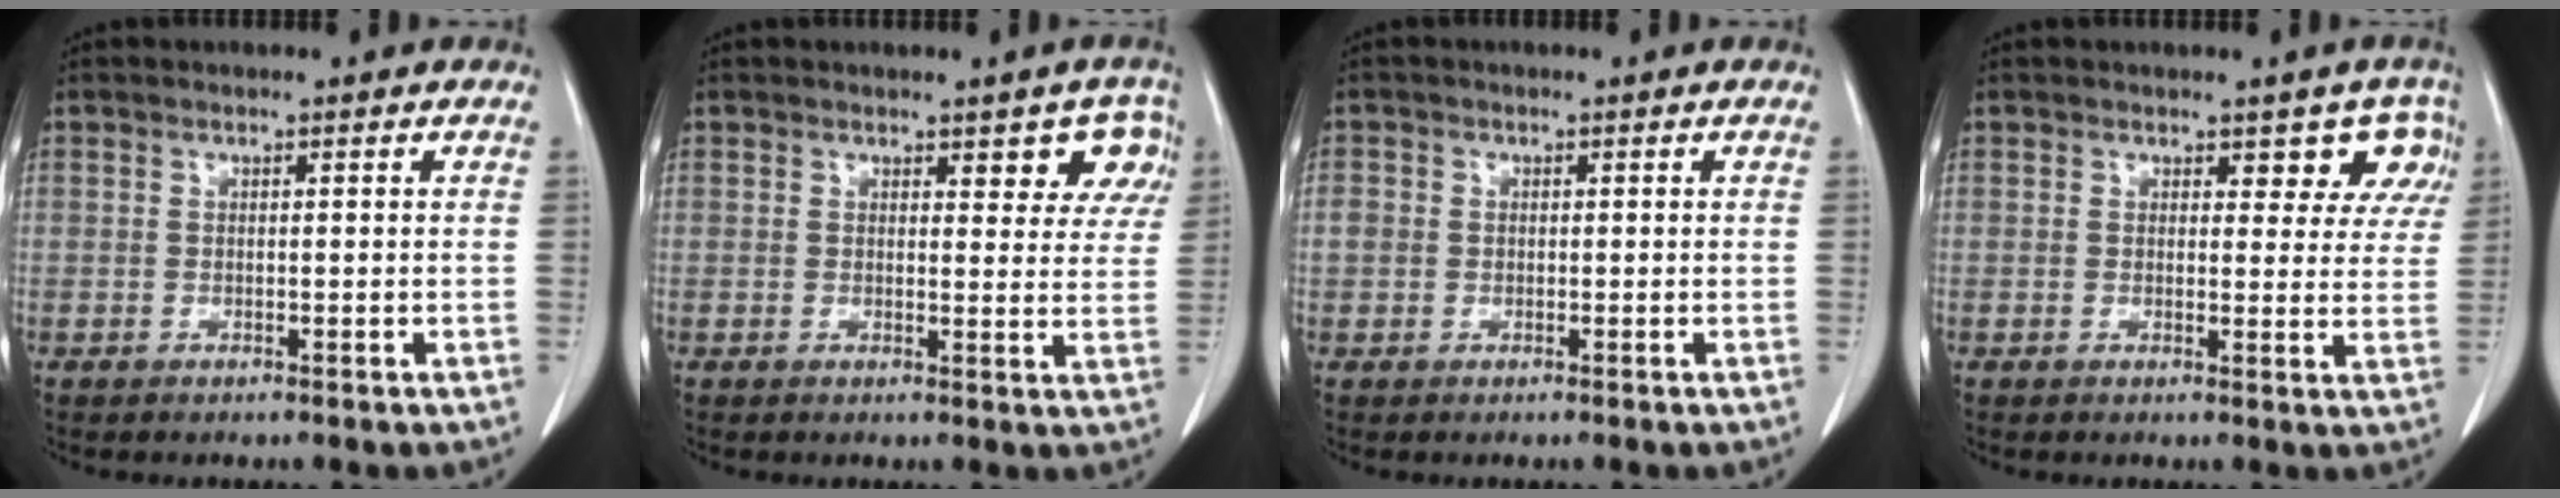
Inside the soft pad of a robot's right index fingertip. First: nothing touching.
{"total": 5.4, "force": [3.0, 2.4, 3.8], "torque": [-0.022, 0.002, 0.030]}
{"total": 2.1, "force": [0.0, 1.9, 0.8], "torque": [-0.013, 0.012, 0.001]}
{"total": 4.8, "force": [2.9, 2.9, 2.6], "torque": [0.000, -0.001, 0.023]}